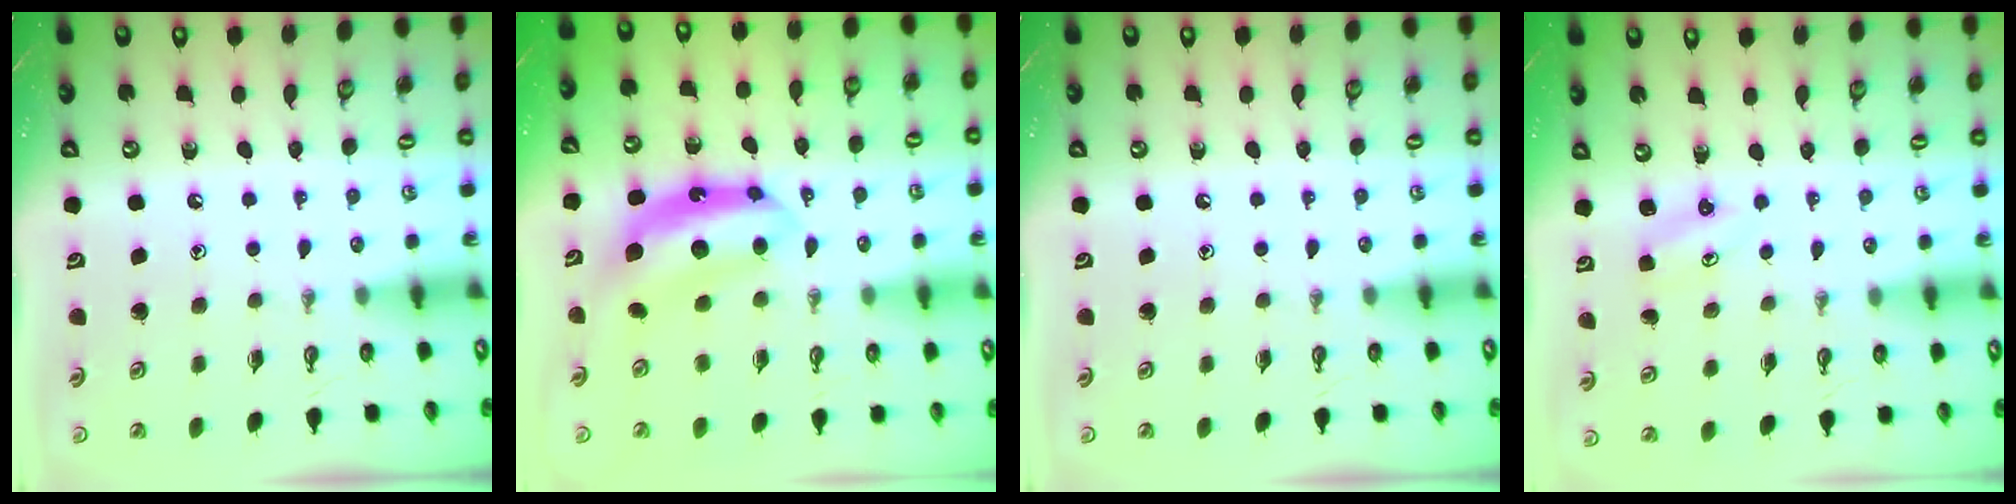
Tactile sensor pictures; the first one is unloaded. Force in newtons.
{"total": 8.0, "press": 8.0, "slide": 0.5}
{"total": 0.0}
{"total": 2.5, "press": 2.5, "slide": 0.3}